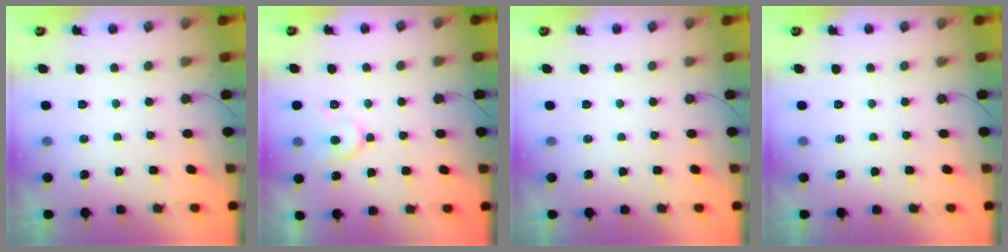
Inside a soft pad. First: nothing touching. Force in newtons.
{"total": 9.2, "press": 9.2, "slide": 1.2}
{"total": 0.0}
{"total": 0.0}